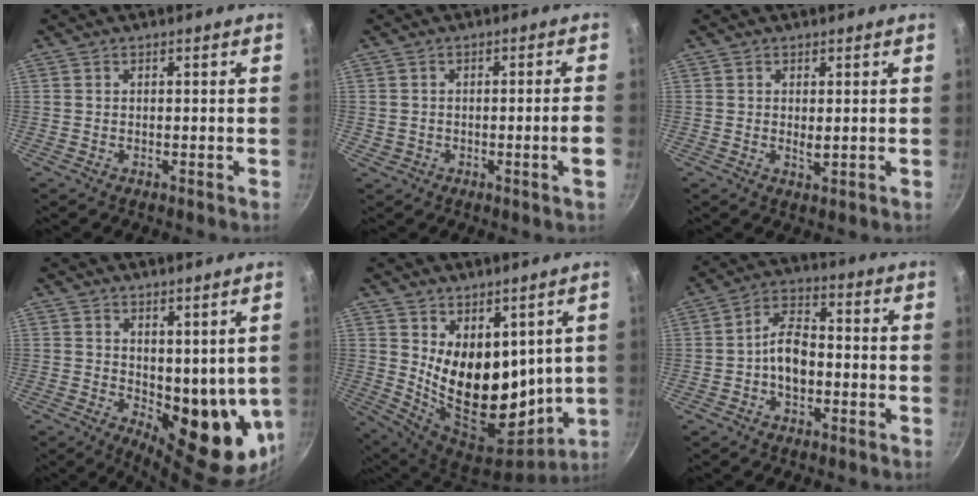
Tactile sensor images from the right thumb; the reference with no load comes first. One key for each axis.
{"total": 3.6, "fx": -0.9, "fy": 0.3, "fz": 3.5, "tx": -0.053, "ty": 0.018, "tz": -0.005}
{"total": 1.5, "fx": 0.3, "fy": 0.6, "fz": 1.3, "tx": -0.025, "ty": -0.003, "tz": 0.005}
{"total": 13.2, "fx": 2.1, "fy": 6.7, "fz": 11.2, "tx": -0.113, "ty": -0.043, "tz": 0.046}
{"total": 16.4, "fx": 4.7, "fy": 10.3, "fz": 11.8, "tx": -0.152, "ty": -0.073, "tz": 0.103}
{"total": 7.5, "fx": -1.7, "fy": 4.4, "fz": 5.8, "tx": -0.086, "ty": 0.035, "tz": -0.037}